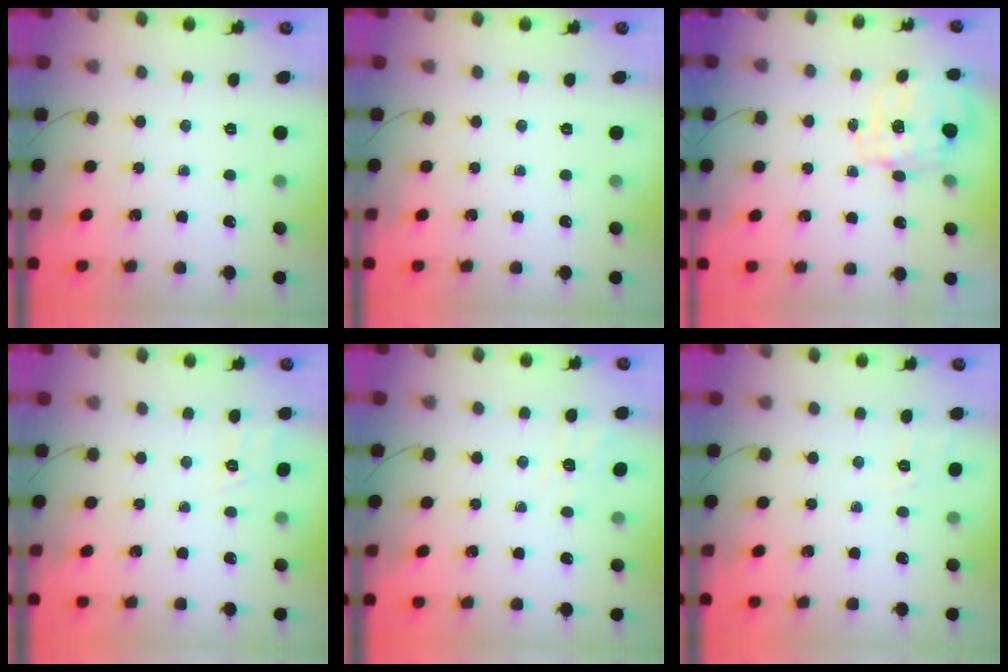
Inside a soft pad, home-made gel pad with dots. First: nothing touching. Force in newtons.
{"total": 0.0}
{"total": 2.8, "press": 2.6, "slide": 0.9}
{"total": 9.2, "press": 9.0, "slide": 2.0}
{"total": 2.2, "press": 0.8, "slide": 2.1}
{"total": 1.8, "press": 0.4, "slide": 1.7}